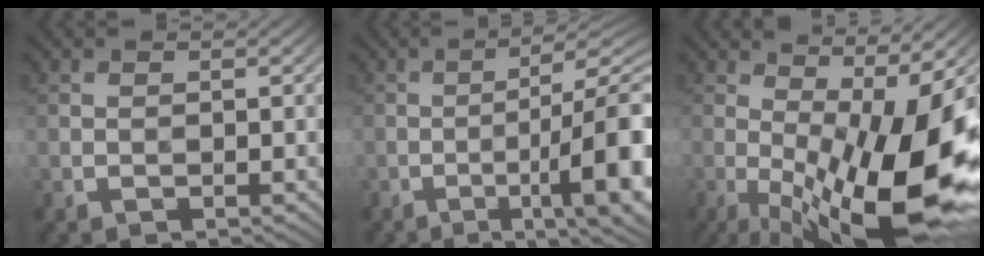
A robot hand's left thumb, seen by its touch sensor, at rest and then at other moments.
{"total": 14.6, "force": [-3.7, 3.5, 13.7], "torque": [-0.164, 0.005, -0.049]}
{"total": 18.8, "force": [-3.1, 4.9, 17.8], "torque": [-0.273, -0.005, -0.045]}